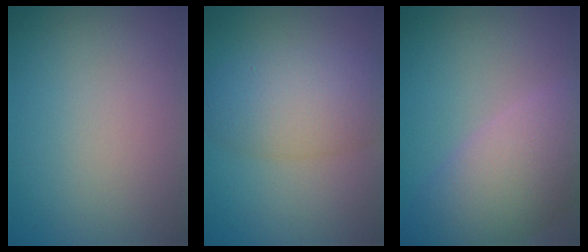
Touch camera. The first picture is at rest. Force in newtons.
{"total": 5.6, "press": 5.6, "slide": 0.2}
{"total": 7.8, "press": 7.8, "slide": 0.5}